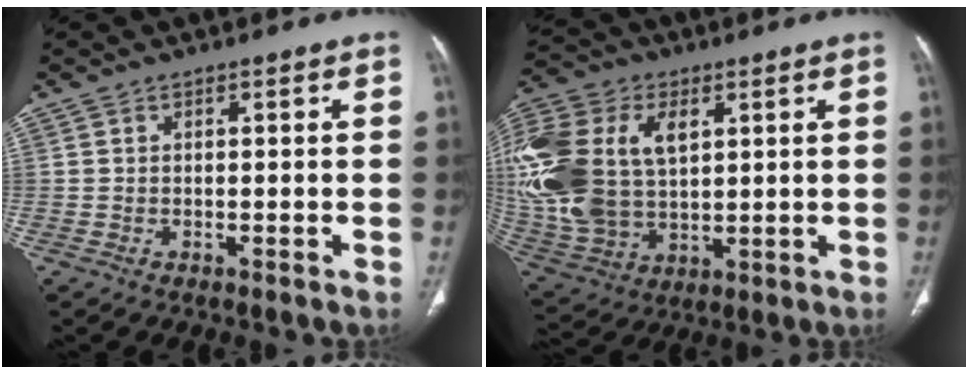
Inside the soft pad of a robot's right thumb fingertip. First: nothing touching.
{"total": 26.8, "force": [5.8, 17.6, 19.4], "torque": [-0.452, 0.013, 0.120]}